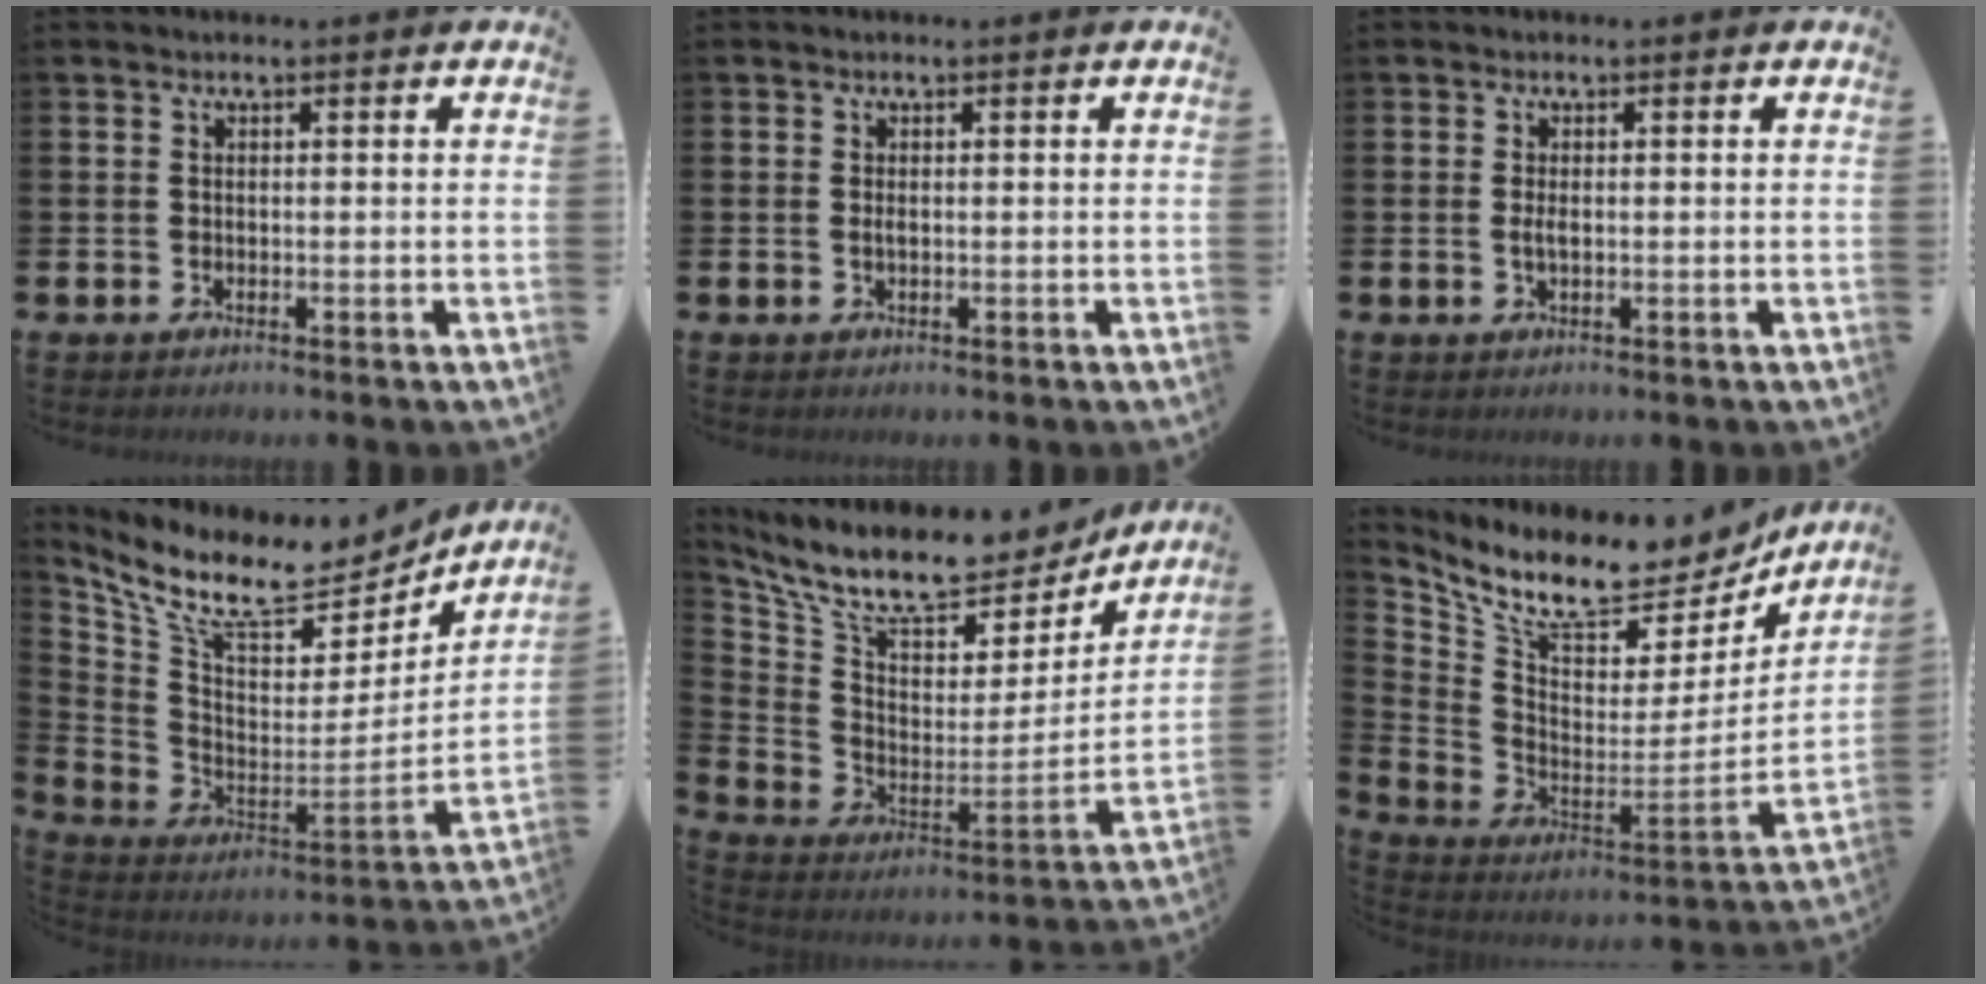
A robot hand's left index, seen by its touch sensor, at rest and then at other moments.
{"total": 0.6, "force": [0.0, 0.2, 0.6], "torque": [-0.009, 0.000, -0.001]}
{"total": 1.5, "force": [0.0, 0.6, 1.4], "torque": [-0.024, 0.001, -0.003]}
{"total": 10.0, "force": [7.9, 3.8, 4.6], "torque": [-0.126, -0.059, 0.137]}
{"total": 10.1, "force": [8.5, 3.1, 4.5], "torque": [-0.120, -0.063, 0.145]}
{"total": 9.7, "force": [8.0, 3.7, 3.9], "torque": [-0.111, -0.069, 0.137]}